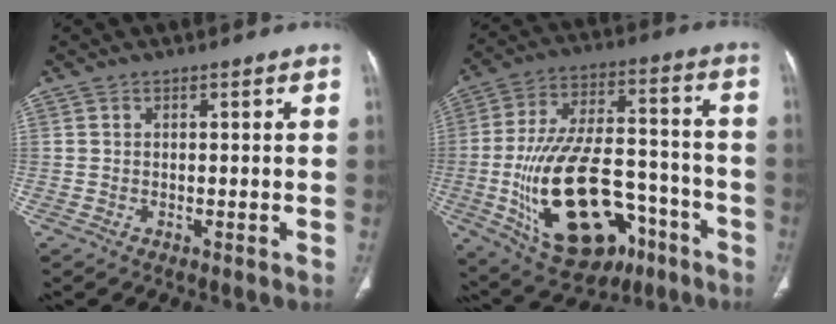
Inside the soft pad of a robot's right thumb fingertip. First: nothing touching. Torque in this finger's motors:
{"motor_torque": [3.10, 1.91, 2.45, -0.32, 0.77]}